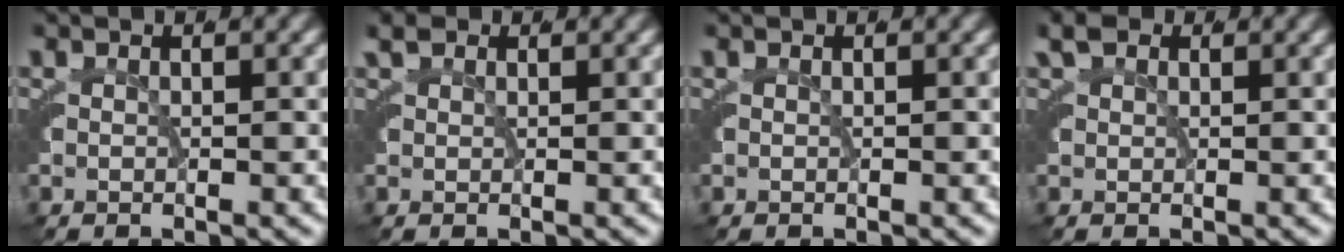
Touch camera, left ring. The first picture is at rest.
{"total": 0.8, "force": [0.8, 0.0, 0.1], "torque": [-0.011, -0.001, 0.018]}
{"total": 0.0}
{"total": 1.0, "force": [0.9, 0.3, 0.4], "torque": [-0.019, -0.001, 0.020]}